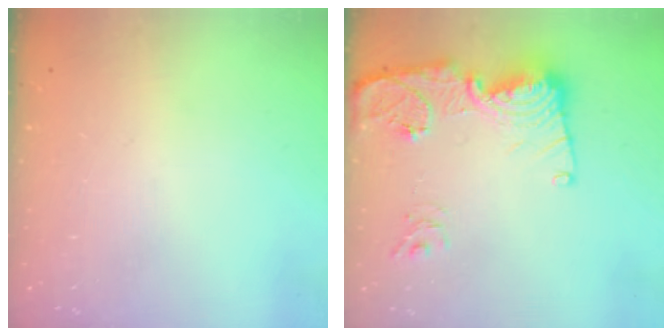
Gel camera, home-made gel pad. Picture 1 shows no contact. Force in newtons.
{"total": 17.1, "press": 17.0, "slide": 1.9}